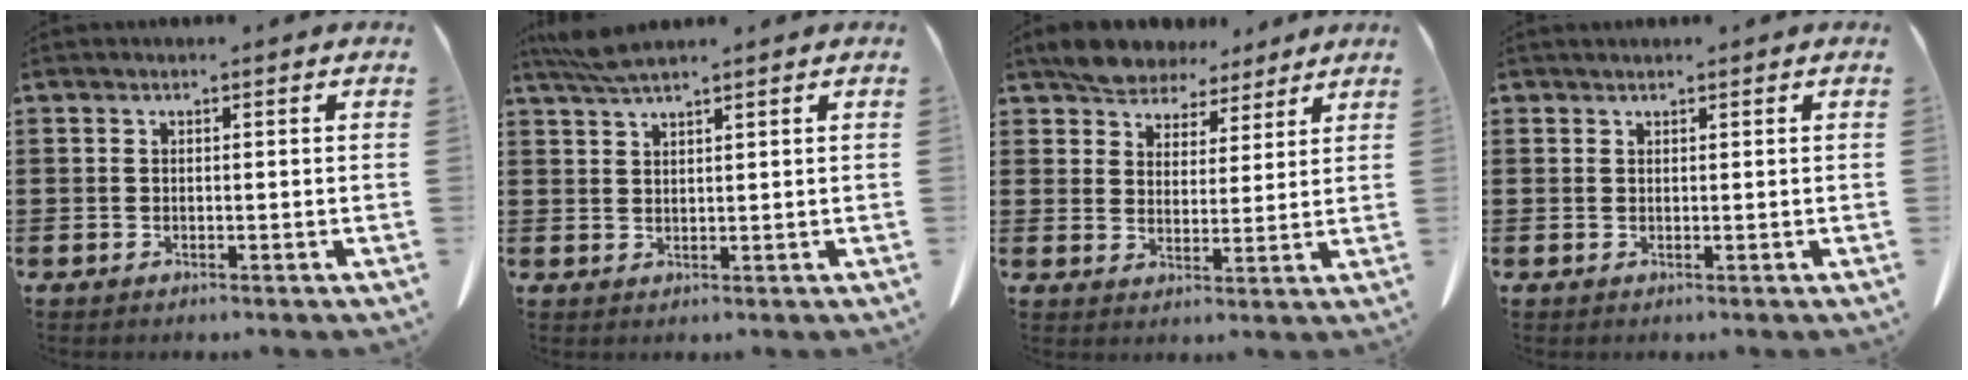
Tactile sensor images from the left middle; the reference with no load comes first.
{"total": 3.2, "force": [2.7, 0.1, 1.8], "torque": [-0.043, -0.002, 0.051]}
{"total": 5.7, "force": [5.3, 2.2, 0.4], "torque": [-0.037, -0.015, 0.099]}
{"total": 0.6, "force": [0.6, 0.2, 0.0], "torque": [-0.002, 0.000, 0.012]}